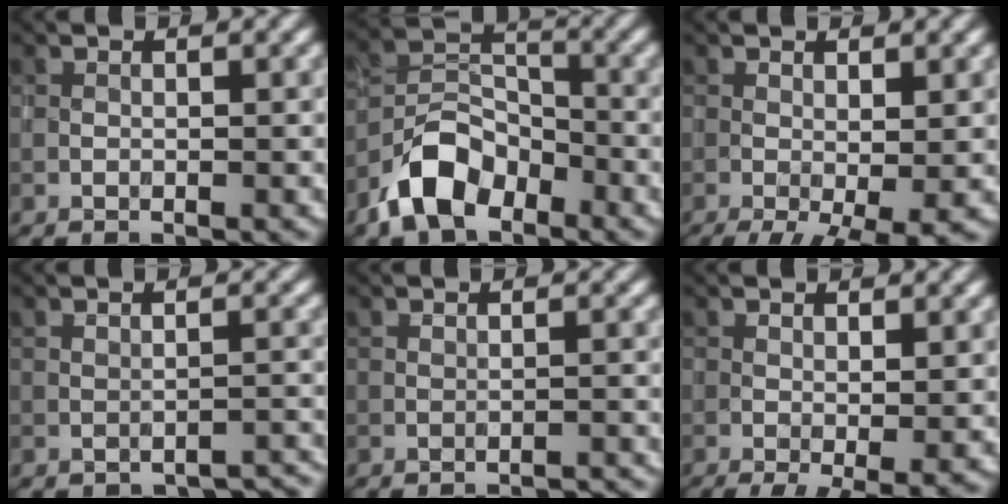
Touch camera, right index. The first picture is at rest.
{"total": 6.3, "force": [-3.8, 3.7, 3.3], "torque": [-0.057, 0.003, -0.081]}
{"total": 5.9, "force": [-2.5, 1.7, 5.0], "torque": [-0.084, -0.010, -0.033]}
{"total": 2.4, "force": [-2.3, 0.6, 0.5], "torque": [-0.003, 0.006, -0.028]}
{"total": 2.2, "force": [-2.1, 0.4, 0.6], "torque": [-0.004, 0.010, -0.031]}
{"total": 3.9, "force": [-1.6, 1.0, 3.4], "torque": [-0.054, -0.007, -0.023]}